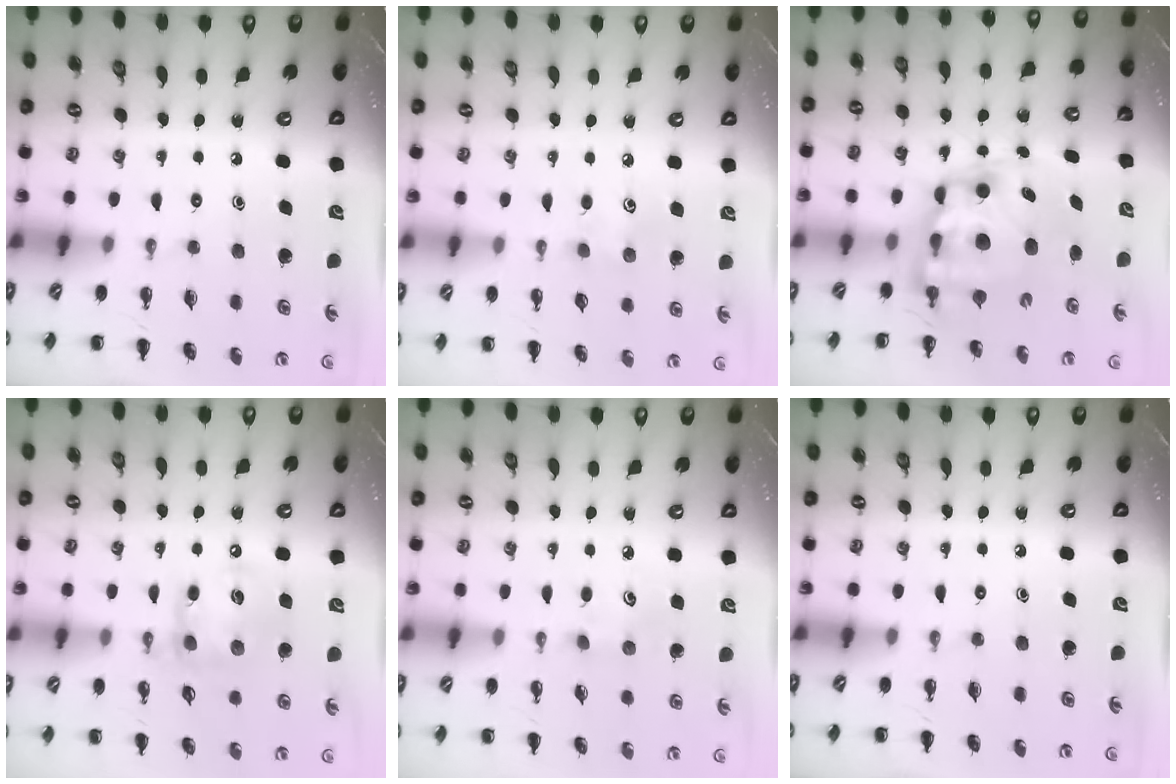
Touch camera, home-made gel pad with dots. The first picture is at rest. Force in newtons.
{"total": 5.2, "press": 5.0, "slide": 1.3}
{"total": 11.4, "press": 11.0, "slide": 2.9}
{"total": 12.7, "press": 12.5, "slide": 2.2}
{"total": 4.2, "press": 4.1, "slide": 0.9}
{"total": 0.0}